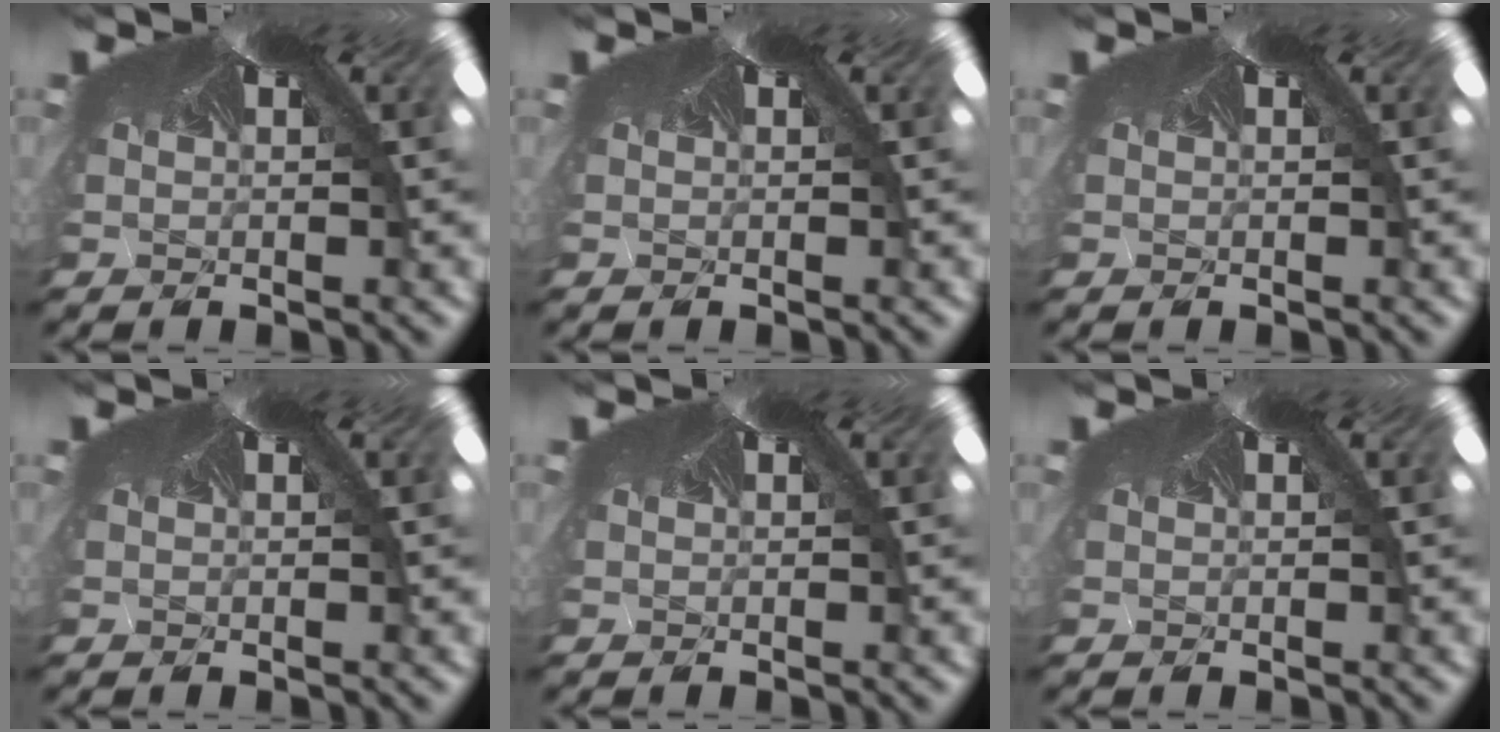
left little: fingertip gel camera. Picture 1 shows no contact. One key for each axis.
{"total": 0.0}
{"total": 0.0}
{"total": 0.0}
{"total": 0.0}
{"total": 0.0}